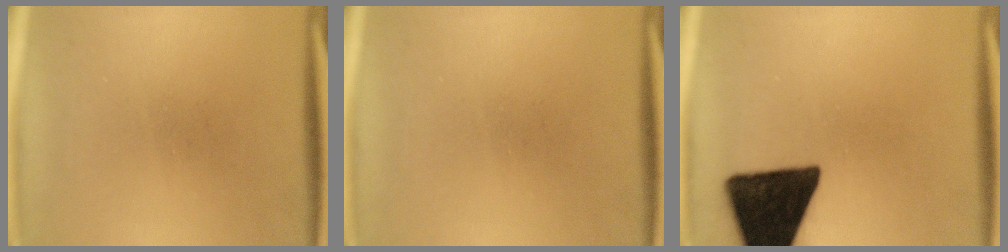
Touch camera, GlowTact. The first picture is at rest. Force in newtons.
{"total": 0.0}
{"total": 18.7}